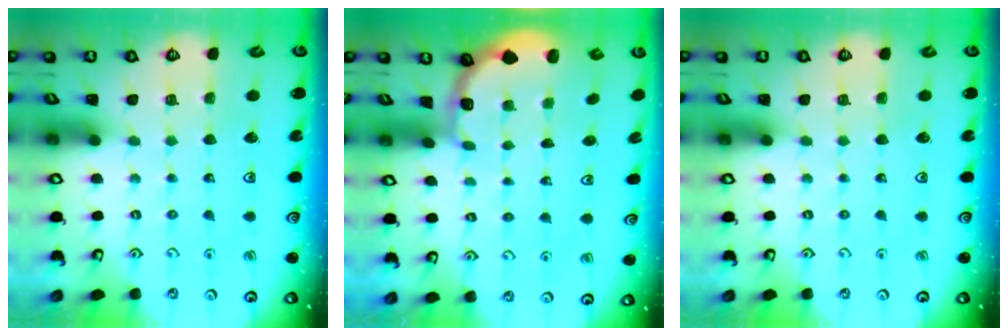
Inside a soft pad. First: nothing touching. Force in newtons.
{"total": 1.9, "press": 1.8, "slide": 0.7}
{"total": 0.0}